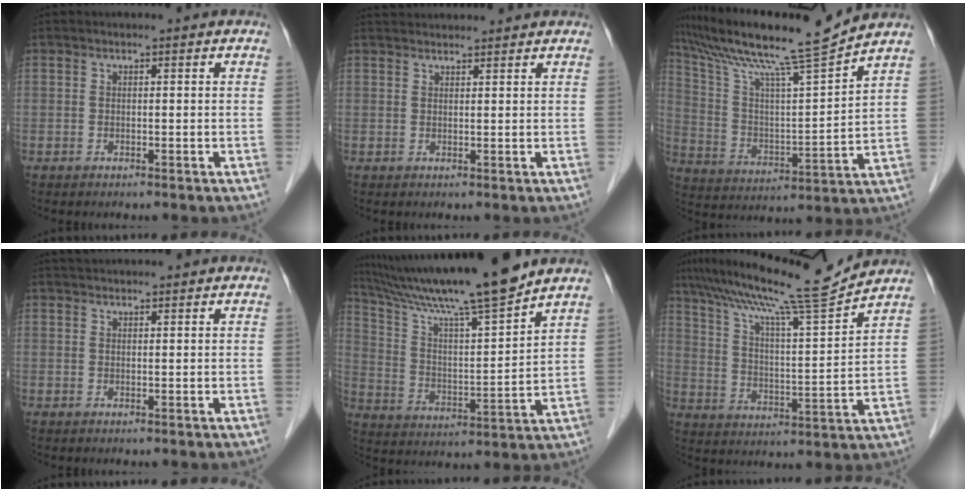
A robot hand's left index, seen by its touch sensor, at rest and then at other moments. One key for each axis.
{"total": 5.8, "fx": 5.7, "fy": 0.3, "fz": 1.2, "tx": -0.018, "ty": 0.037, "tz": 0.080}
{"total": 16.6, "fx": 14.4, "fy": -1.4, "fz": 8.2, "tx": -0.156, "ty": -0.007, "tz": 0.244}
{"total": 3.5, "fx": 3.3, "fy": 0.3, "fz": 0.9, "tx": -0.012, "ty": 0.035, "tz": 0.053}
{"total": 18.6, "fx": 15.7, "fy": -1.0, "fz": 9.9, "tx": -0.176, "ty": 0.003, "tz": 0.264}
{"total": 15.8, "fx": 14.1, "fy": -1.7, "fz": 6.9, "tx": -0.126, "ty": -0.013, "tz": 0.225}